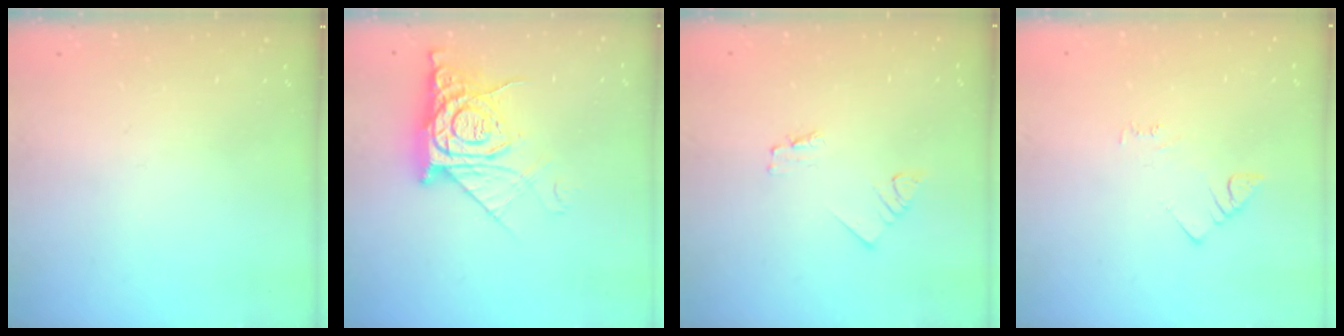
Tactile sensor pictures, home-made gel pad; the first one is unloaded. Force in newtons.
{"total": 13.7, "press": 13.6, "slide": 1.5}
{"total": 1.2, "press": 1.2, "slide": 0.0}
{"total": 2.5, "press": 2.5, "slide": 0.4}